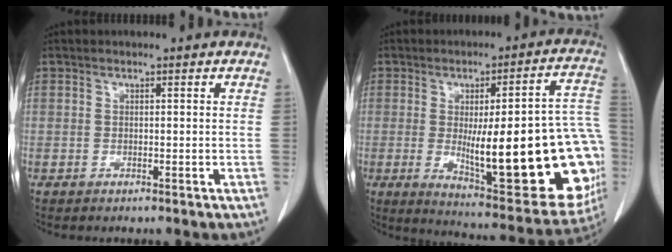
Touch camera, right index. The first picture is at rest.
{"total": 27.8, "force": [-4.0, 6.0, 26.8], "torque": [-0.275, 0.004, -0.035]}